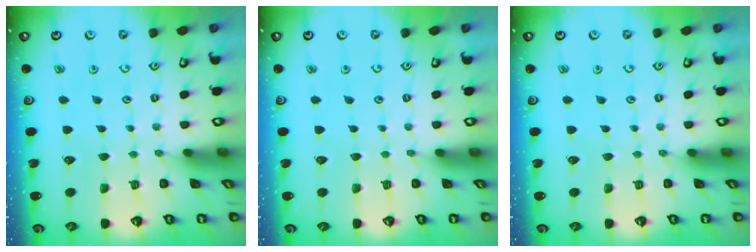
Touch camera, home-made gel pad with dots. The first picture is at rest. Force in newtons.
{"total": 0.0}
{"total": 0.0}